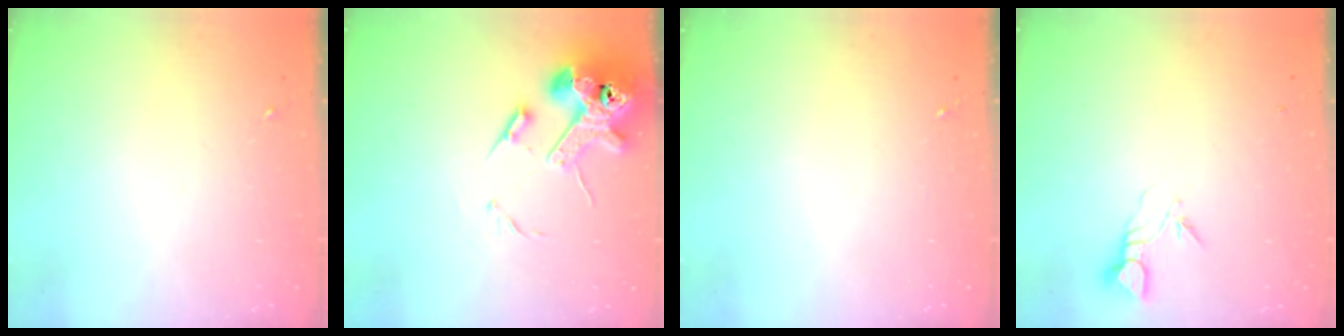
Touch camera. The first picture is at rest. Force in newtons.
{"total": 14.4, "press": 14.2, "slide": 2.1}
{"total": 0.0}
{"total": 3.9, "press": 3.9, "slide": 0.2}